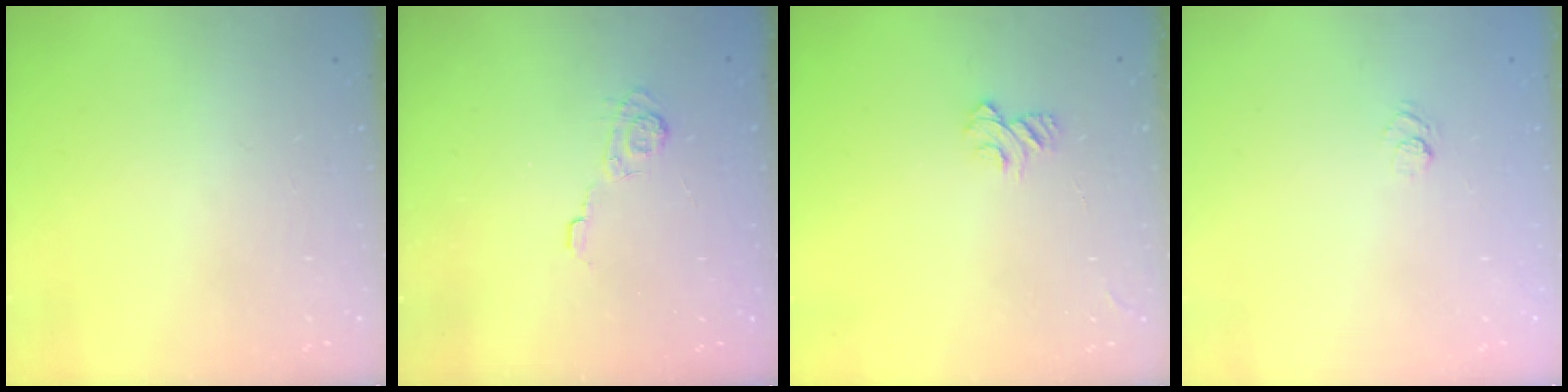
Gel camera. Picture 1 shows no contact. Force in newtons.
{"total": 4.2, "press": 3.8, "slide": 1.6}
{"total": 5.3, "press": 5.3, "slide": 0.5}
{"total": 3.6, "press": 3.4, "slide": 1.3}